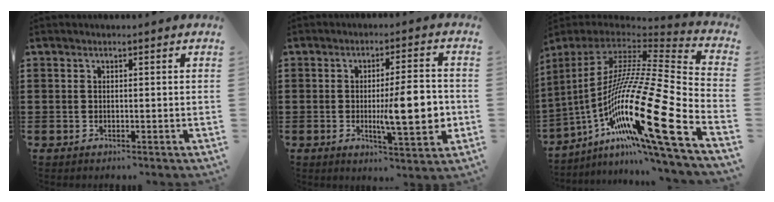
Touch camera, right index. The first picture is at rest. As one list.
[{"total": 10.4, "force": [-1.0, 2.8, 10.0], "torque": [-0.132, -0.011, -0.016]}, {"total": 24.3, "force": [-8.5, 4.2, 22.3], "torque": [-0.439, -0.018, -0.165]}]